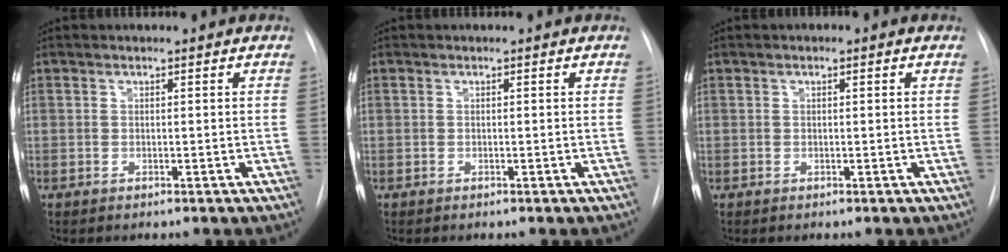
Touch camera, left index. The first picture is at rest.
{"total": 0.0}
{"total": 0.8, "force": [0.3, 0.3, 0.7], "torque": [-0.013, 0.001, 0.002]}